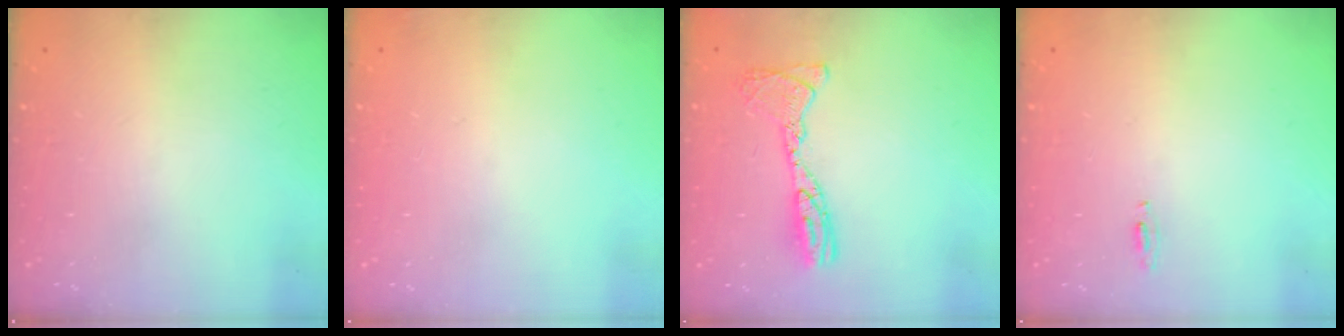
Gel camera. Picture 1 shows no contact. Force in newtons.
{"total": 2.3, "press": 2.2, "slide": 0.8}
{"total": 12.2, "press": 12.1, "slide": 1.3}
{"total": 3.8, "press": 2.8, "slide": 2.6}